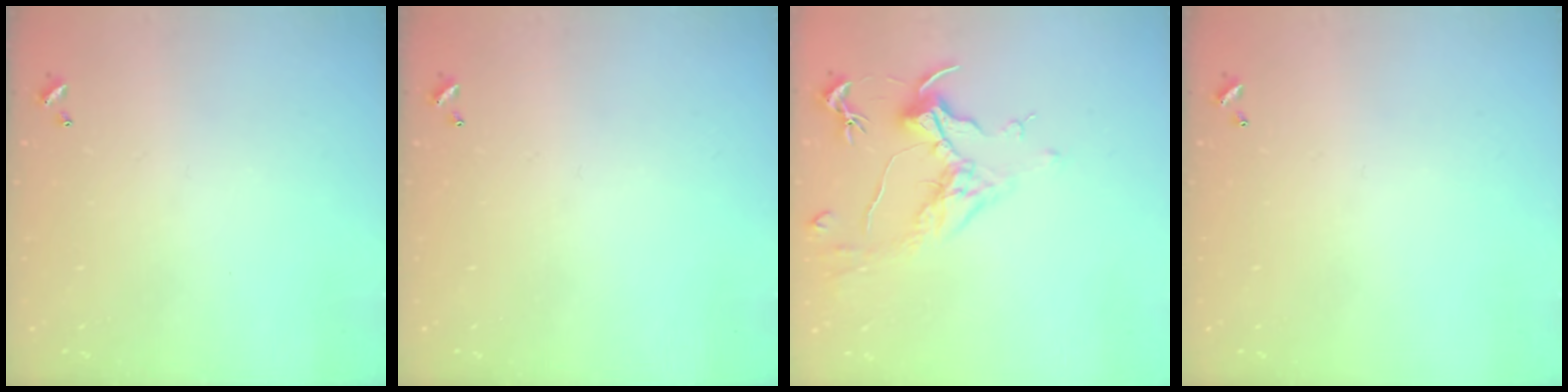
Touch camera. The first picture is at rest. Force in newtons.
{"total": 0.0}
{"total": 1.6, "press": 1.3, "slide": 0.9}
{"total": 0.0}